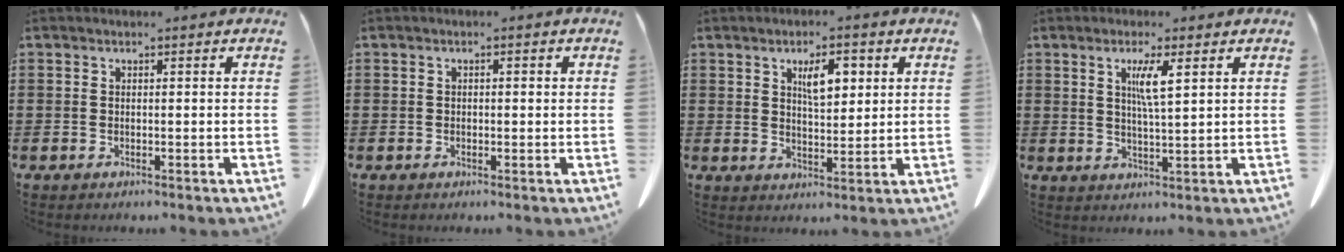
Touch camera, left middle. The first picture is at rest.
{"total": 0.6, "force": [0.0, 0.3, 0.5], "torque": [-0.011, 0.002, -0.001]}
{"total": 5.1, "force": [2.5, 1.9, 4.0], "torque": [-0.067, 0.000, 0.038]}
{"total": 4.2, "force": [1.9, 0.2, 3.7], "torque": [-0.078, 0.000, 0.031]}